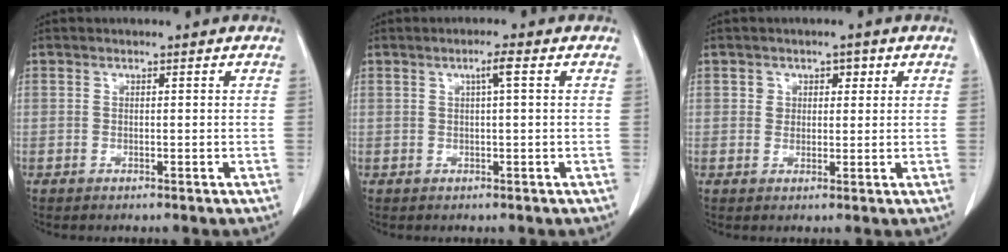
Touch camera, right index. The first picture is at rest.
{"total": 2.3, "force": [0.8, 0.2, 2.2], "torque": [-0.040, 0.005, 0.015]}
{"total": 3.1, "force": [1.2, 2.4, 1.5], "torque": [-0.020, 0.010, 0.020]}